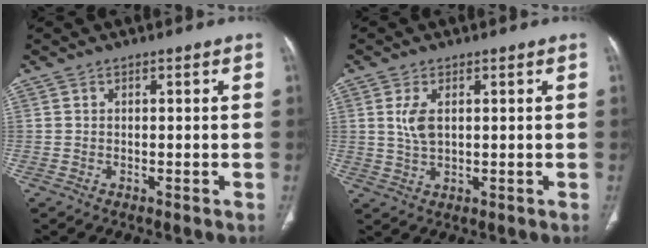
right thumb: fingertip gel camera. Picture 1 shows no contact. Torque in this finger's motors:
{"motor_torque": [-0.03, -0.05, 0.28, 0.09, 0.04]}